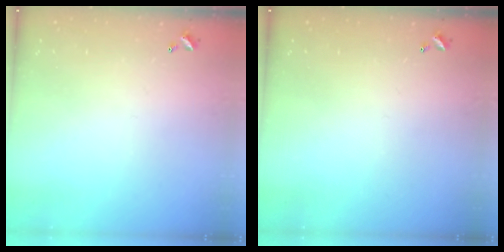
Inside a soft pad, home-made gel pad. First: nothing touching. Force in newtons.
{"total": 0.0}